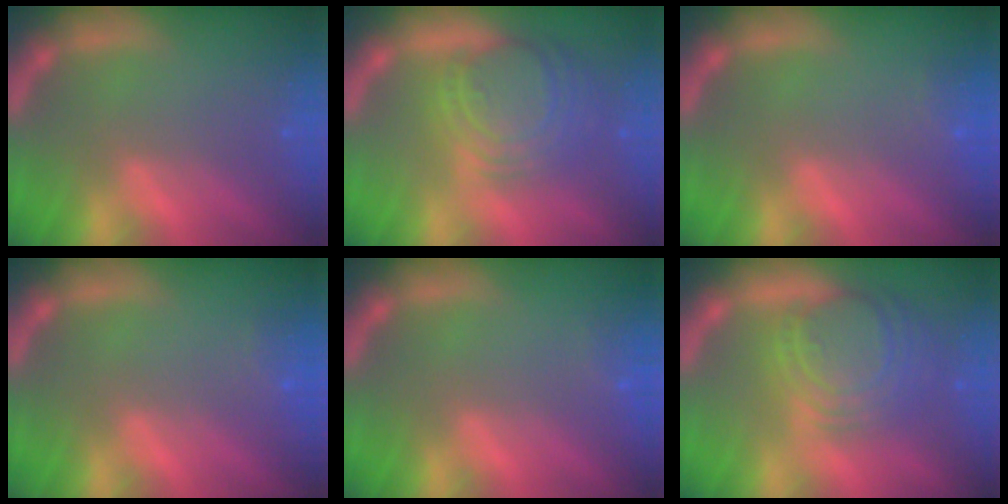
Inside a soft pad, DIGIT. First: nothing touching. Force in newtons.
{"total": 9.5}
{"total": 1.4}
{"total": 1.4}
{"total": 0.9}
{"total": 9.5}